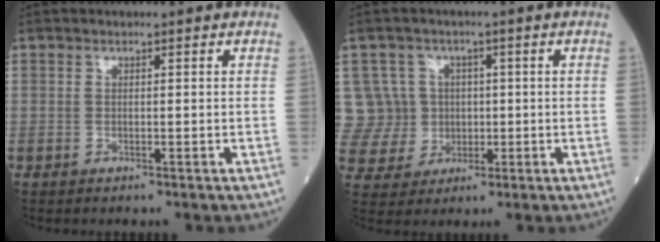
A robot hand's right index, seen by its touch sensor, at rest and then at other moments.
{"total": 8.6, "force": [1.5, 8.4, 0.5], "torque": [-0.018, 0.034, 0.039]}